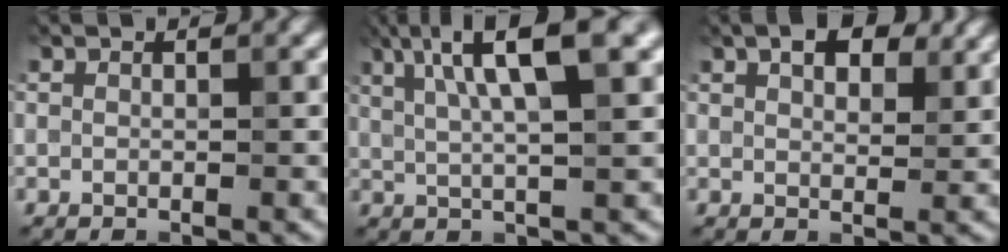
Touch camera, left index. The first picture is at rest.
{"total": 8.3, "force": [3.5, 1.8, 7.4], "torque": [-0.114, 0.018, 0.058]}
{"total": 4.7, "force": [2.9, 2.1, 3.1], "torque": [-0.043, 0.009, 0.038]}